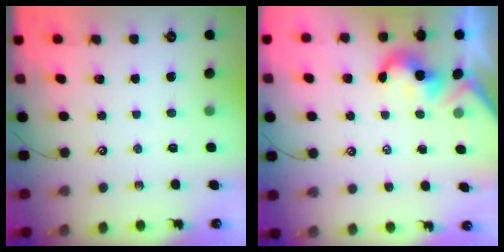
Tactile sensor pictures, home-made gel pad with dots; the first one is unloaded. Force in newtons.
{"total": 1.9, "press": 1.8, "slide": 0.5}